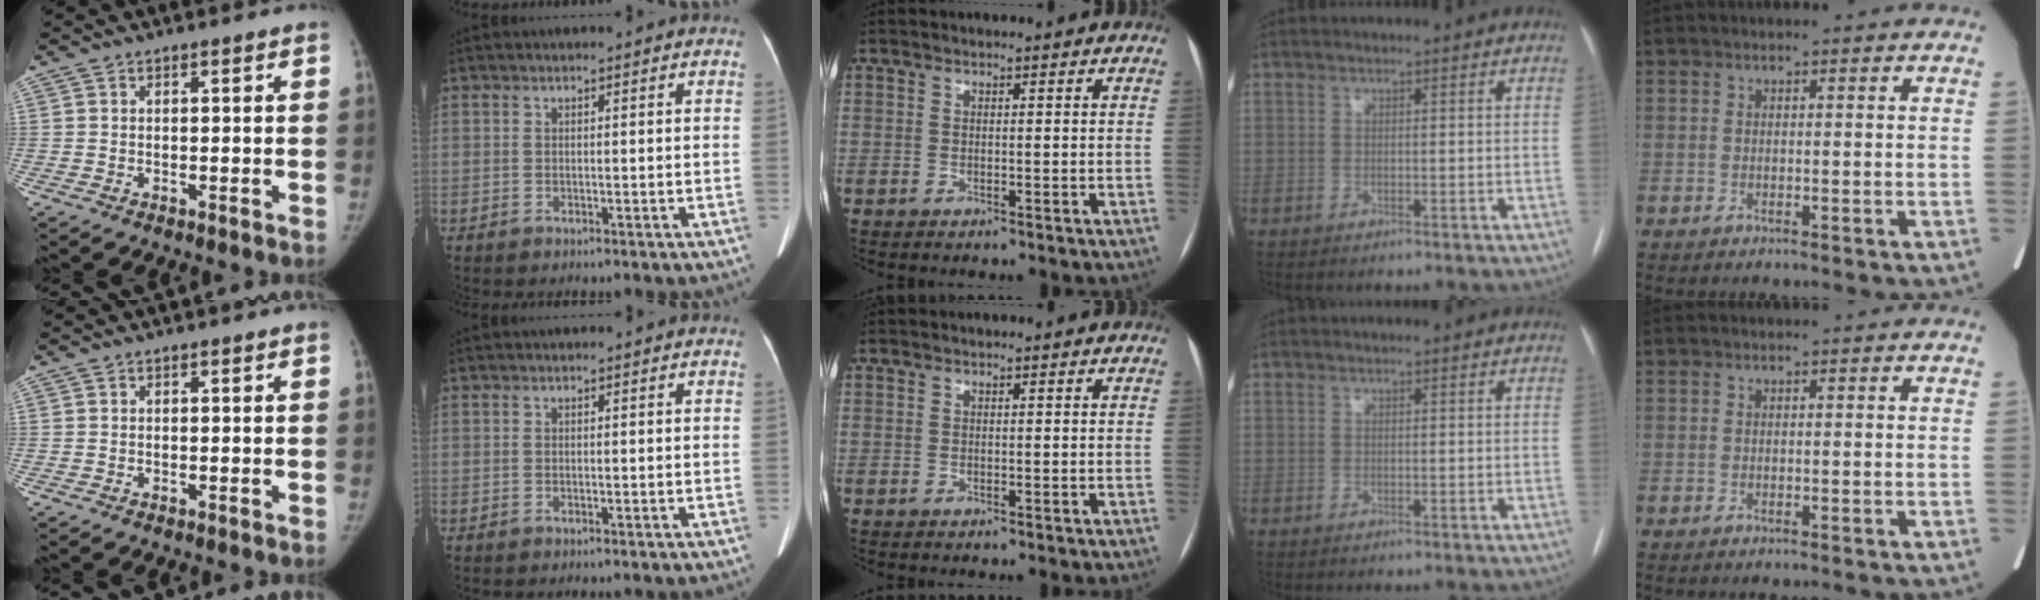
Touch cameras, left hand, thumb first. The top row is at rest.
{}